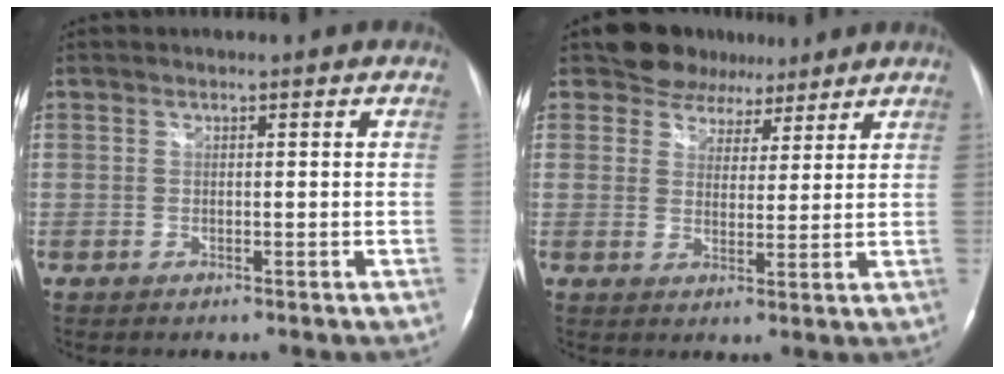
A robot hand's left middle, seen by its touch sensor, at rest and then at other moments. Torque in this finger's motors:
{"motor_torque": [0.16, -0.13, -0.06, 0.01]}